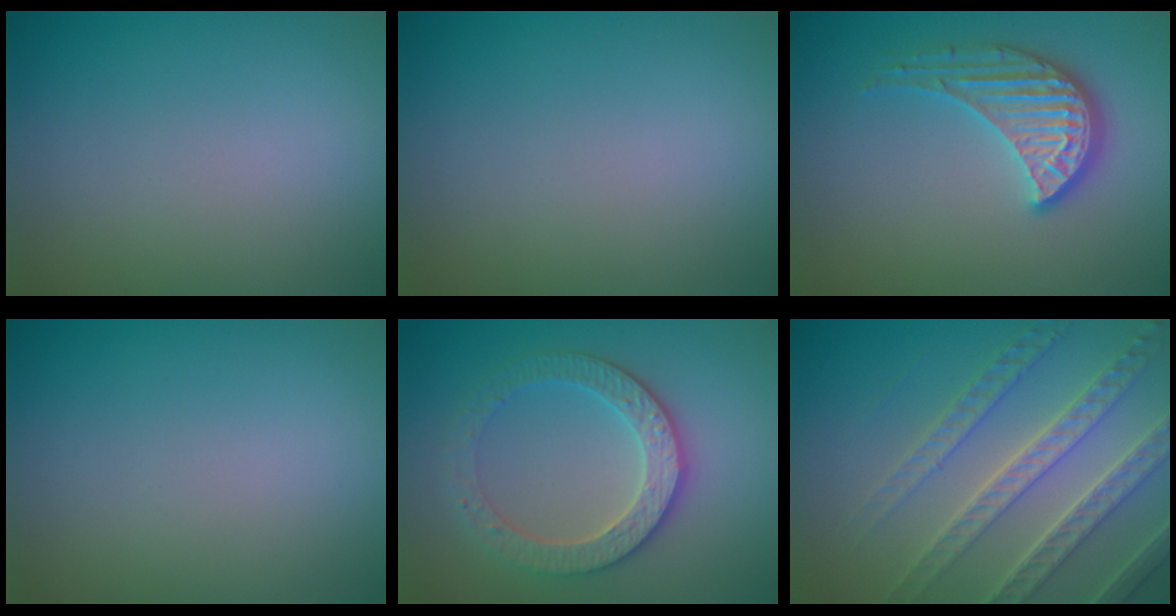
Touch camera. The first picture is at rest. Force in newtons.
{"total": 0.0}
{"total": 3.8, "press": 3.2, "slide": 2.1}
{"total": 0.0}
{"total": 3.8, "press": 3.7, "slide": 1.2}
{"total": 6.0, "press": 5.0, "slide": 3.3}